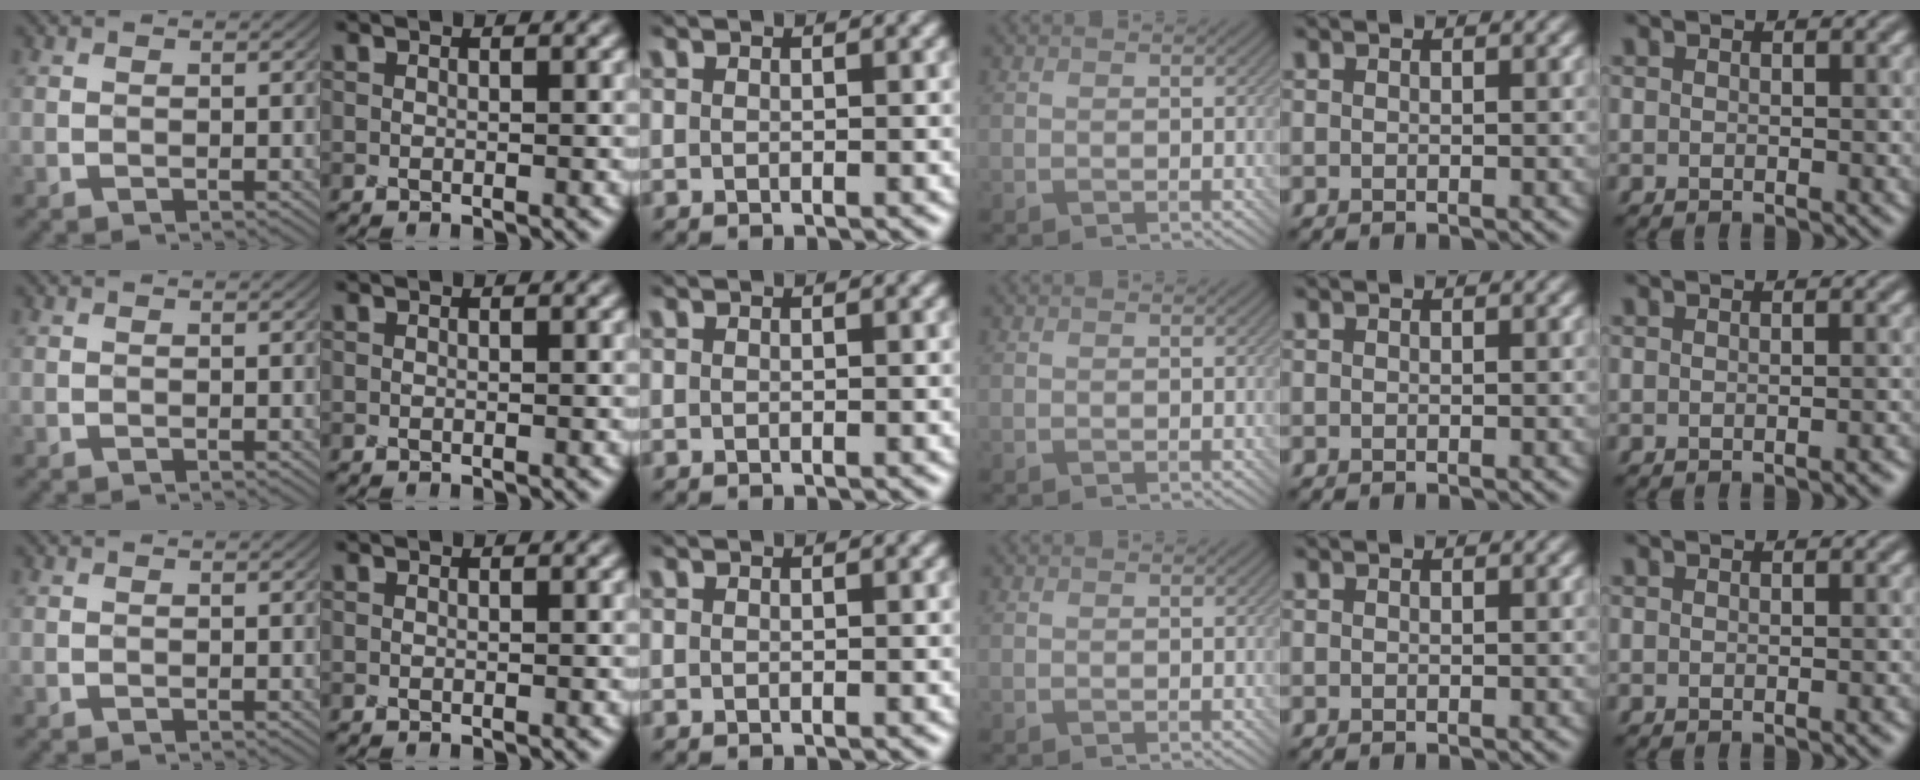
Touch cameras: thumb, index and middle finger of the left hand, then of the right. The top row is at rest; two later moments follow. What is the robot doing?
{"motion": "screw", "object": "bottle cap"}